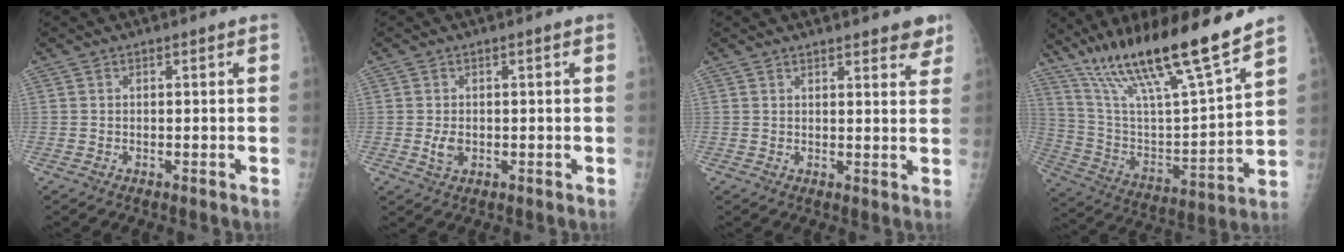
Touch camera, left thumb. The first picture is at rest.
{"total": 2.4, "force": [-0.3, 1.6, 1.8], "torque": [-0.033, -0.002, -0.001]}
{"total": 5.7, "force": [4.4, 1.5, 3.3], "torque": [-0.019, -0.019, 0.051]}
{"total": 22.7, "force": [16.5, 2.3, 15.4], "torque": [-0.251, -0.066, 0.302]}